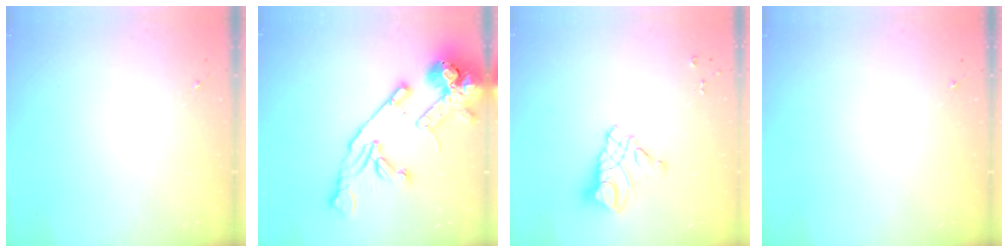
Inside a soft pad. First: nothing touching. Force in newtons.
{"total": 23.6, "press": 23.4, "slide": 3.5}
{"total": 13.4, "press": 13.3, "slide": 1.2}
{"total": 0.0}